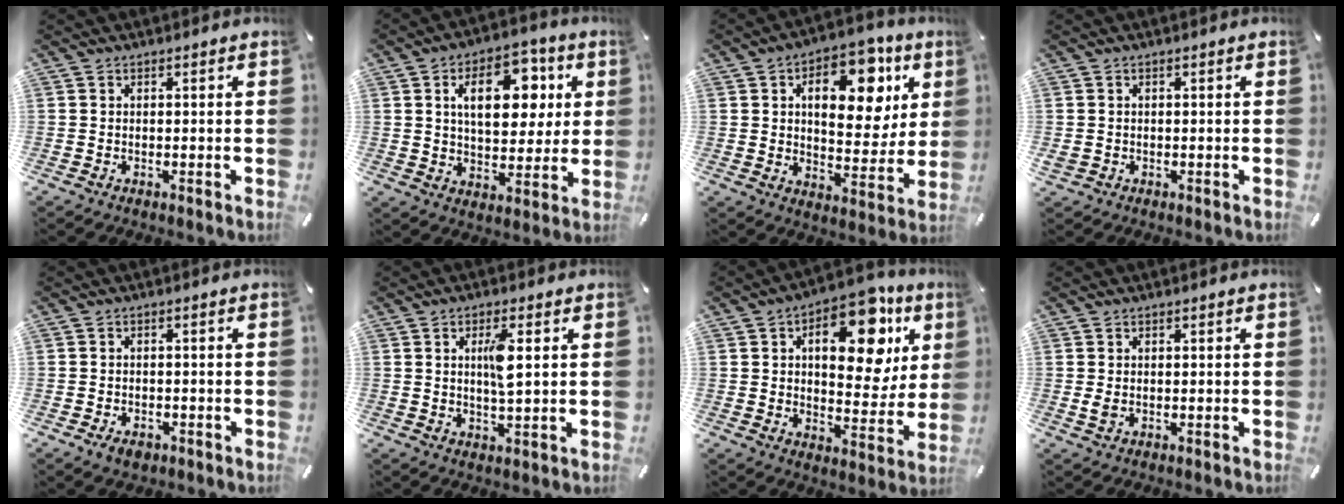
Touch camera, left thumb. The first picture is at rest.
{"total": 15.4, "force": [4.9, 9.6, 11.0], "torque": [-0.158, 0.000, 0.081]}
{"total": 17.1, "force": [7.0, 9.9, 12.0], "torque": [-0.155, -0.032, 0.112]}
{"total": 1.3, "force": [-0.3, 1.1, 0.5], "torque": [-0.010, 0.004, -0.006]}
{"total": 2.7, "force": [-1.5, 1.7, 1.4], "torque": [-0.031, 0.003, -0.029]}
{"total": 6.3, "force": [1.4, 1.5, 5.9], "torque": [-0.103, -0.005, 0.018]}
{"total": 19.1, "force": [8.1, 10.1, 14.1], "torque": [-0.180, -0.041, 0.130]}
{"total": 1.4, "force": [0.1, 0.8, 1.1], "torque": [-0.030, -0.003, -0.001]}